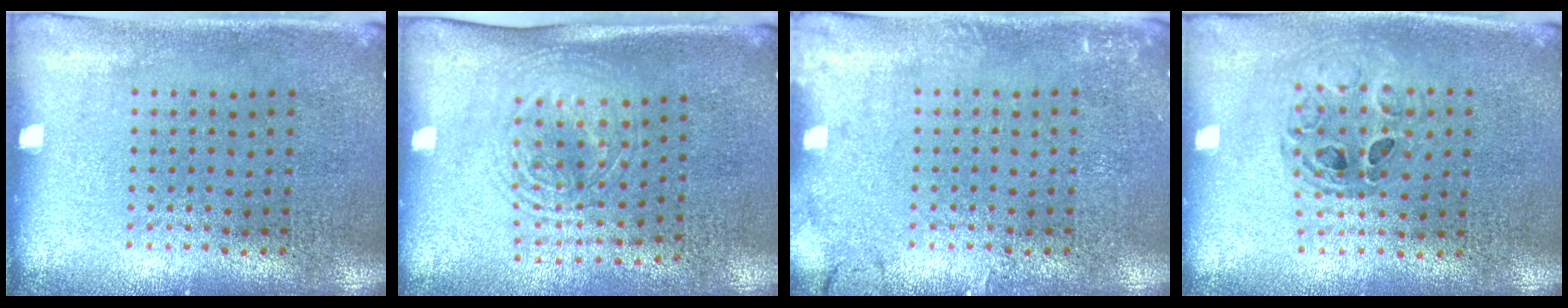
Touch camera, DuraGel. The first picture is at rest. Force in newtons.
{"total": 1.7, "press": 1.4, "slide": 1.1}
{"total": 1.7, "press": 1.7, "slide": 0.3}
{"total": 0.8, "press": 0.8, "slide": 0.0}